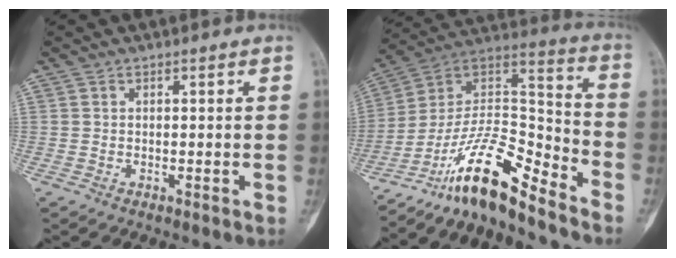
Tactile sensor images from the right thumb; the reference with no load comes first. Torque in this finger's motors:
{"motor_torque": [0.46, 0.15, 1.48, -1.29, 0.14]}